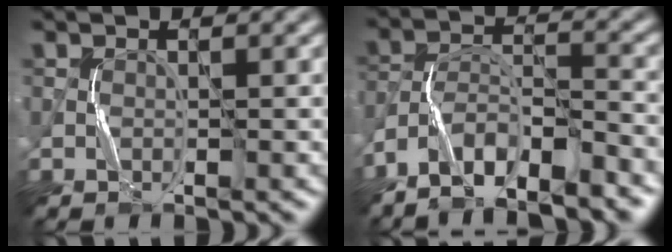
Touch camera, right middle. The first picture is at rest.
{"total": 7.6, "force": [-6.3, 1.7, 3.8], "torque": [-0.070, 0.001, -0.114]}